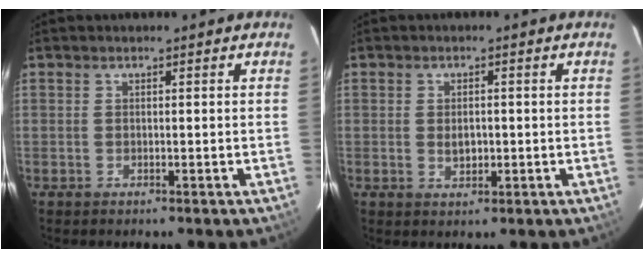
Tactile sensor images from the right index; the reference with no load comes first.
{"total": 2.9, "force": [-0.3, 1.8, 2.2], "torque": [-0.037, 0.000, -0.003]}